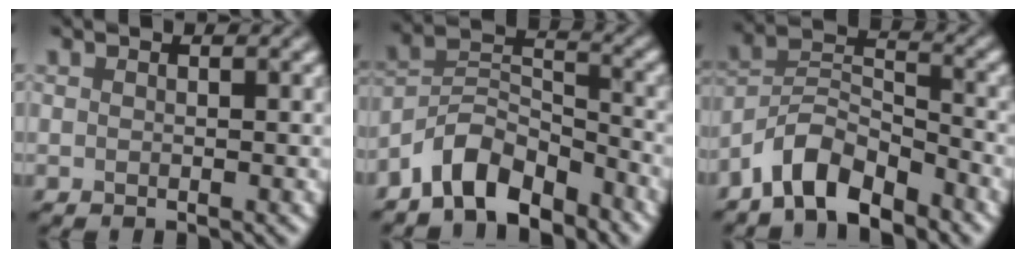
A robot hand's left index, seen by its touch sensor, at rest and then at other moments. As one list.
[{"total": 6.4, "force": [-5.5, 2.3, 2.1], "torque": [-0.035, 0.007, -0.097]}, {"total": 5.9, "force": [-5.2, 1.8, 2.1], "torque": [-0.038, 0.006, -0.092]}]